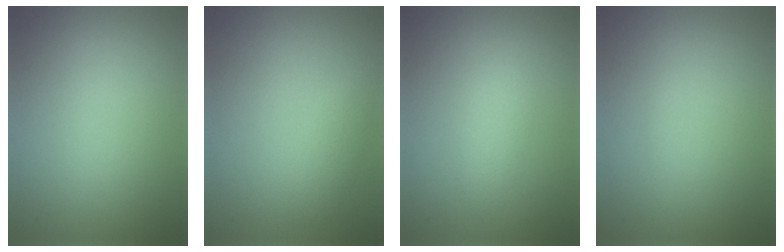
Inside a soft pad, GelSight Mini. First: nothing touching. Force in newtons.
{"total": 1.4, "press": 1.4, "slide": 0.1}
{"total": 1.8, "press": 1.8, "slide": 0.0}
{"total": 0.0}